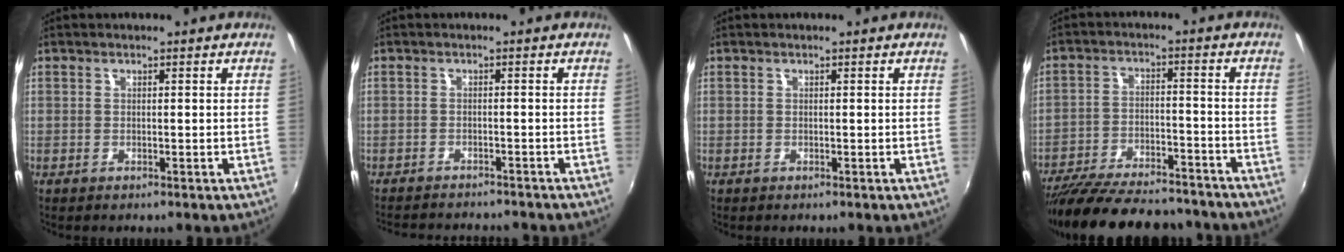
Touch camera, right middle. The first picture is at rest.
{"total": 8.8, "force": [-8.1, 1.6, 3.0], "torque": [-0.073, -0.012, -0.117]}
{"total": 0.0}
{"total": 22.0, "force": [-19.1, 6.0, 9.2], "torque": [-0.183, -0.022, -0.274]}